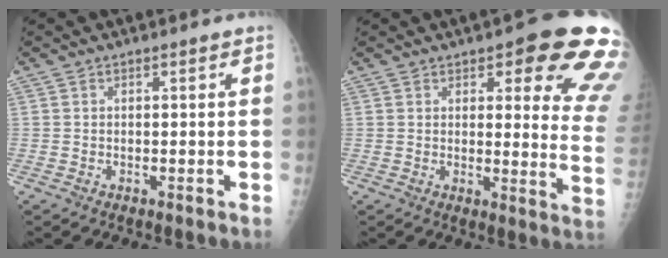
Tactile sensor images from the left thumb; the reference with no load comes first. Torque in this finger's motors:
{"motor_torque": [2.53, 2.47, 1.37, -1.40, 0.11]}